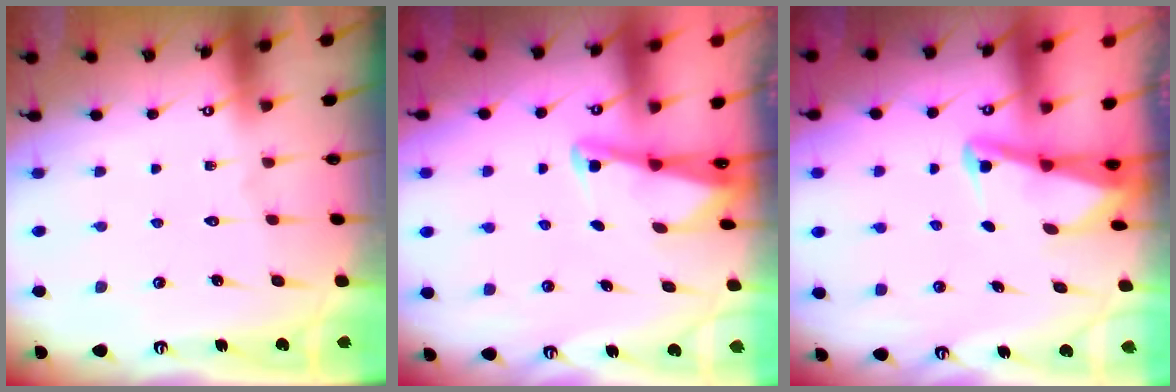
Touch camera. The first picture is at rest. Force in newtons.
{"total": 2.3, "press": 2.3, "slide": 0.3}
{"total": 2.7, "press": 2.6, "slide": 0.6}